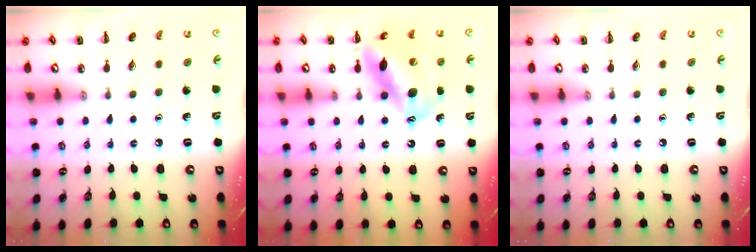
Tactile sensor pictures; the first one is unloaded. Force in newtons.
{"total": 14.4, "press": 13.9, "slide": 3.9}
{"total": 0.0}